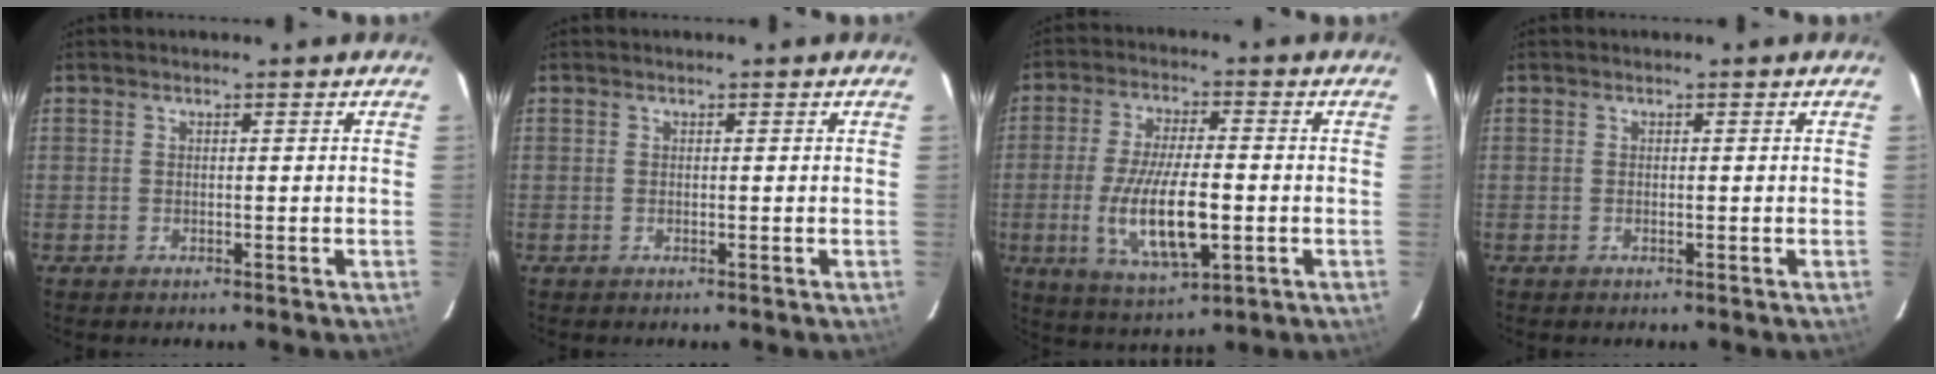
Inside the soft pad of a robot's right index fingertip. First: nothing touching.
{"total": 0.0}
{"total": 13.4, "force": [-2.8, 4.6, 12.2], "torque": [-0.242, -0.018, -0.044]}
{"total": 0.0}